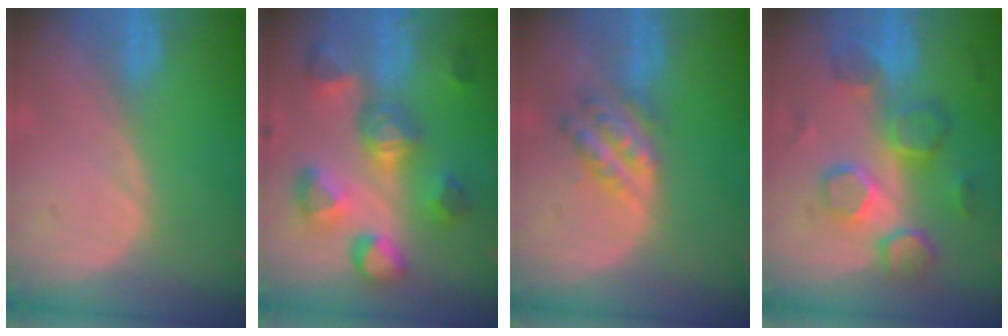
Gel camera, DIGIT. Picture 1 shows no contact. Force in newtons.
{"total": 9.9, "press": 9.7, "slide": 1.9}
{"total": 5.5, "press": 5.0, "slide": 2.4}
{"total": 9.6, "press": 8.8, "slide": 3.7}